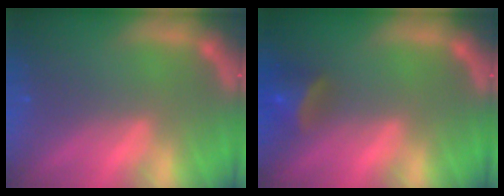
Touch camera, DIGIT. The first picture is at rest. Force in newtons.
{"total": 4.0}